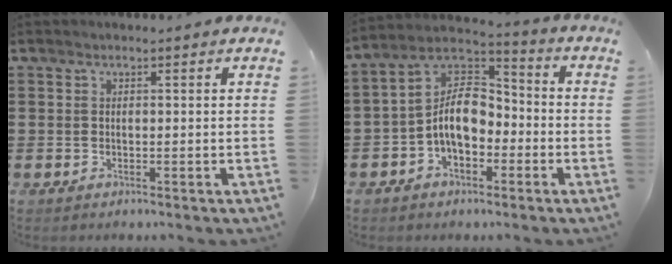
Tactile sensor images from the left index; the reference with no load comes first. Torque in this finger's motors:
{"motor_torque": [1.78, 0.36, 1.05, 0.21]}